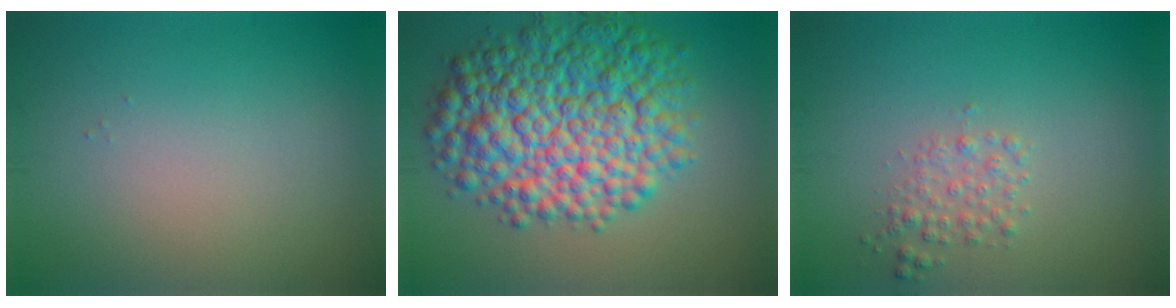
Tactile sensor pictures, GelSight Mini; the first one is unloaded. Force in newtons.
{"total": 11.6, "press": 11.6, "slide": 0.1}
{"total": 1.7, "press": 1.7, "slide": 0.1}